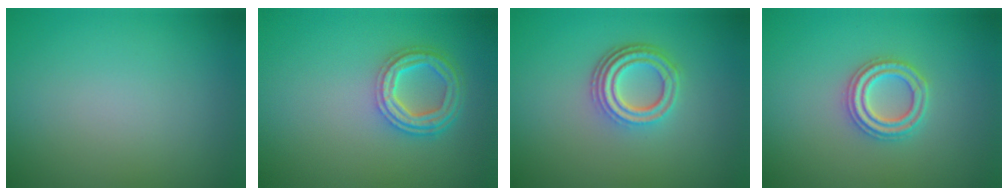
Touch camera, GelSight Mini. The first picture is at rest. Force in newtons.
{"total": 4.1, "press": 3.2, "slide": 2.6}
{"total": 3.9, "press": 3.0, "slide": 2.6}
{"total": 2.7, "press": 2.6, "slide": 0.7}